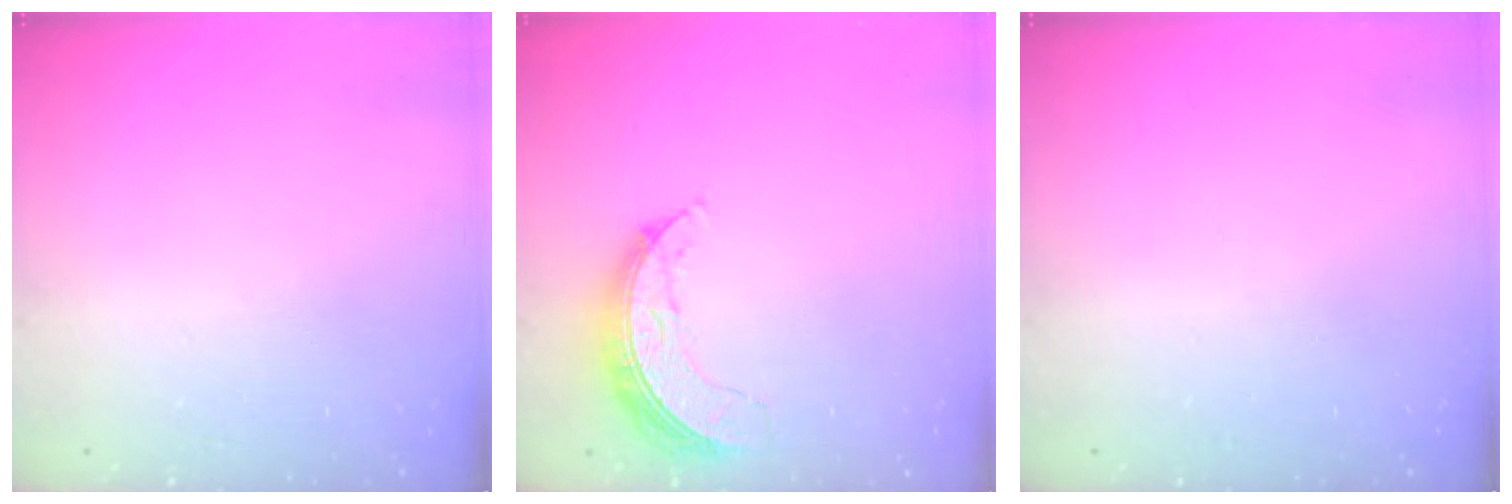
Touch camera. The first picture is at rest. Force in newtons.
{"total": 7.2, "press": 7.2, "slide": 0.4}
{"total": 0.0}